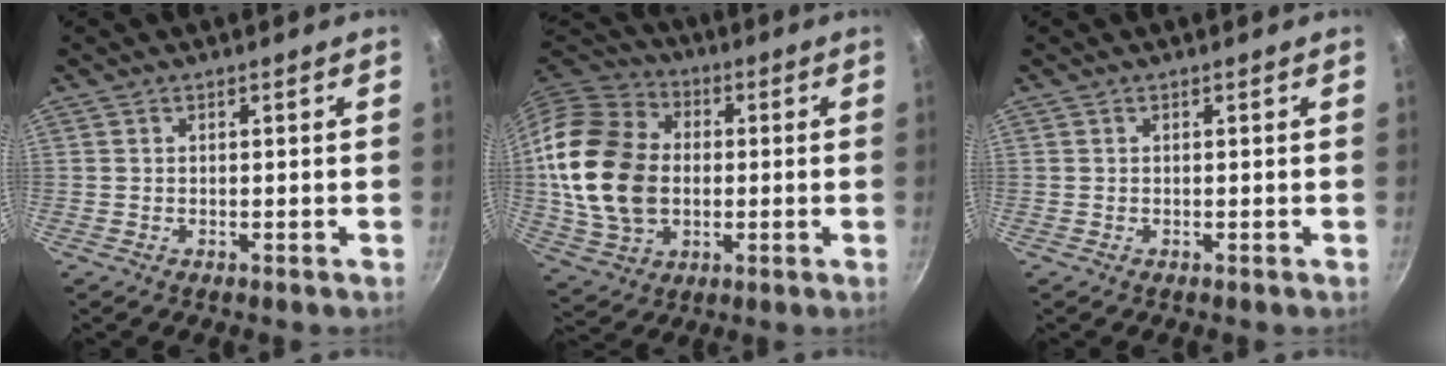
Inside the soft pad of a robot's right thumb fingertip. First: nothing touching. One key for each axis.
{"total": 22.2, "fx": 0.0, "fy": 16.0, "fz": 15.3, "tx": -0.305, "ty": 0.011, "tz": 0.001}
{"total": 0.0}